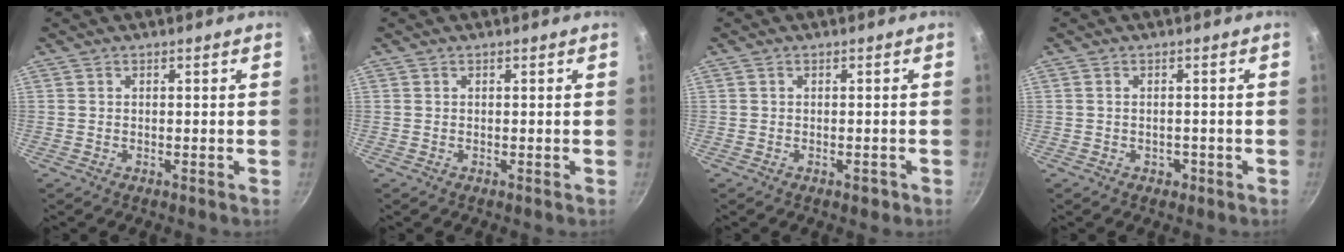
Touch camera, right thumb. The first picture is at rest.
{"total": 0.0}
{"total": 1.7, "force": [-0.8, 1.0, 1.1], "torque": [-0.008, 0.010, -0.009]}
{"total": 1.5, "force": [-0.6, 1.2, 0.8], "torque": [-0.008, 0.008, -0.003]}